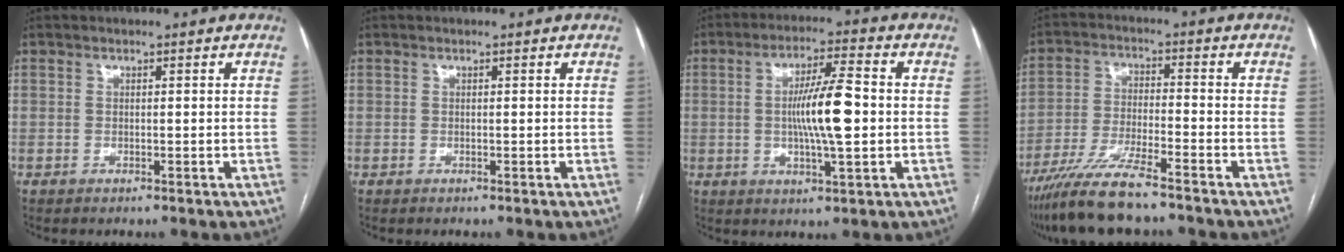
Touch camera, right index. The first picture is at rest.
{"total": 0.0}
{"total": 10.0, "force": [-0.2, 1.2, 10.0], "torque": [-0.176, 0.006, -0.007]}
{"total": 9.9, "force": [-8.0, 0.6, 5.8], "torque": [-0.110, -0.029, -0.146]}